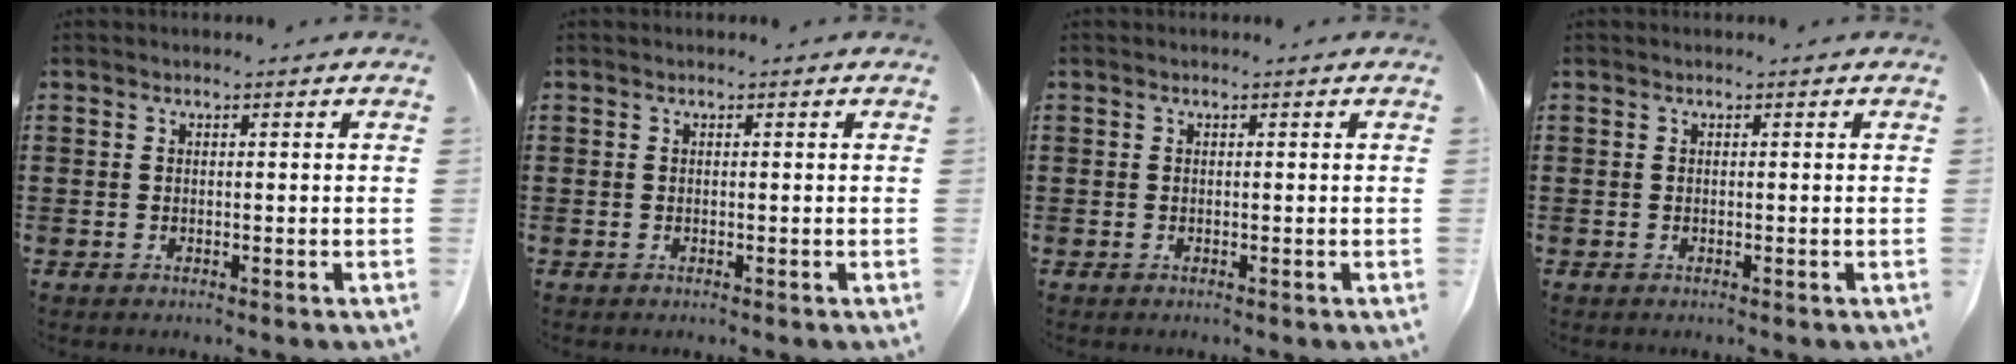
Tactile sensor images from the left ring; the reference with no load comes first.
{"total": 0.0}
{"total": 0.0}
{"total": 0.0}